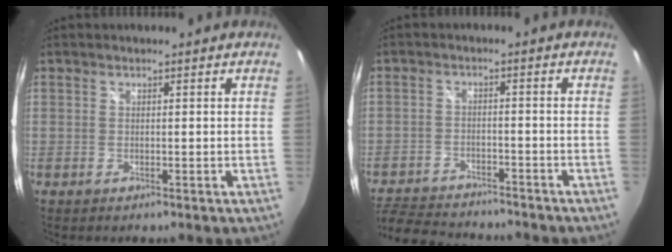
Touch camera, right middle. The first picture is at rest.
{"total": 14.4, "force": [-12.5, 5.1, 5.1], "torque": [-0.136, 0.003, -0.195]}